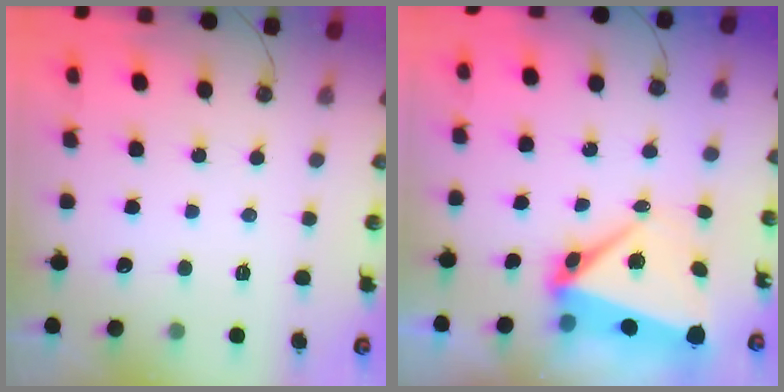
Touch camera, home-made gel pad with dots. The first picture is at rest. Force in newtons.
{"total": 7.7, "press": 7.5, "slide": 1.8}